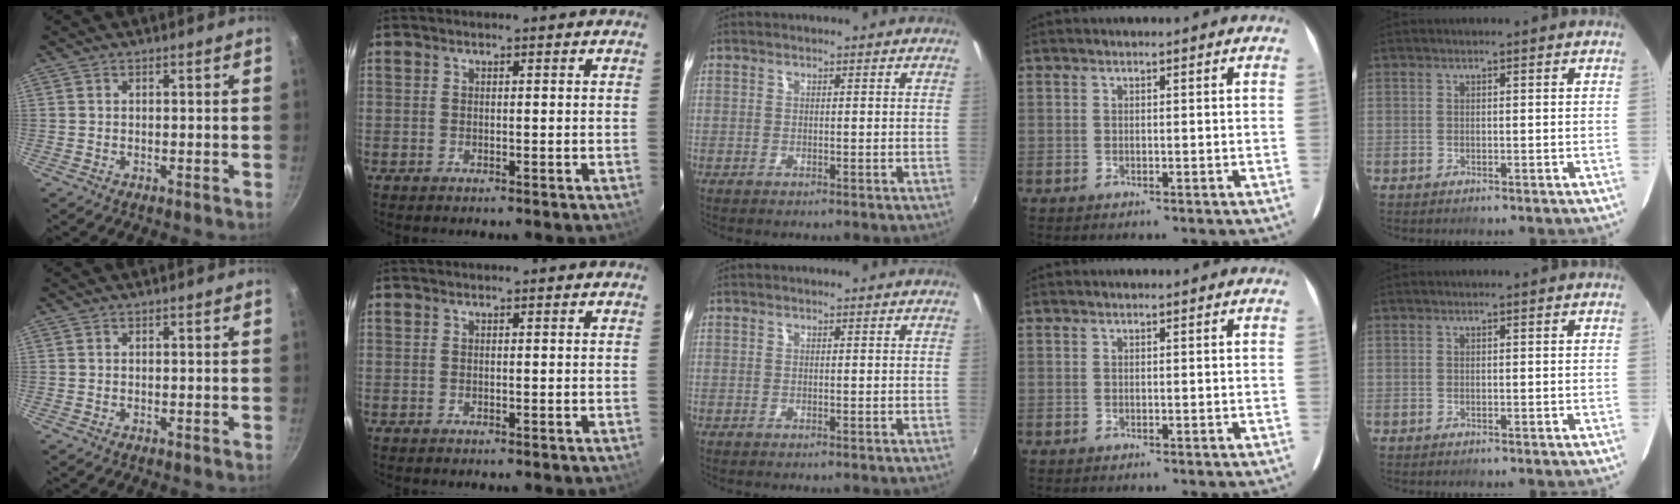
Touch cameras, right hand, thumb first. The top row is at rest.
{}